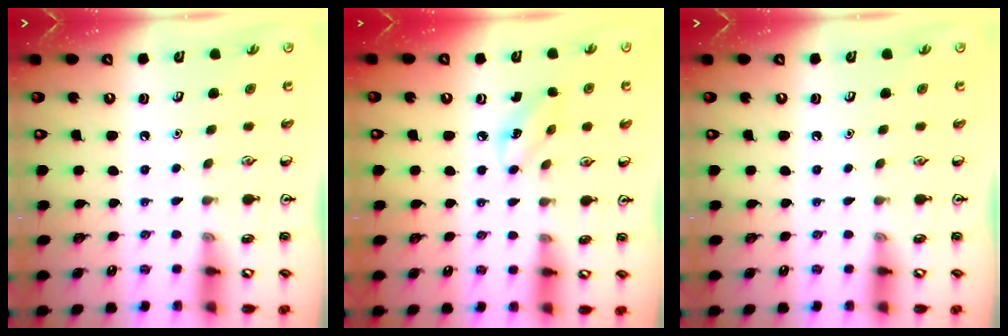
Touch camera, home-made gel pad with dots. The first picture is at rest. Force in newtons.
{"total": 4.2, "press": 4.1, "slide": 1.1}
{"total": 0.0}